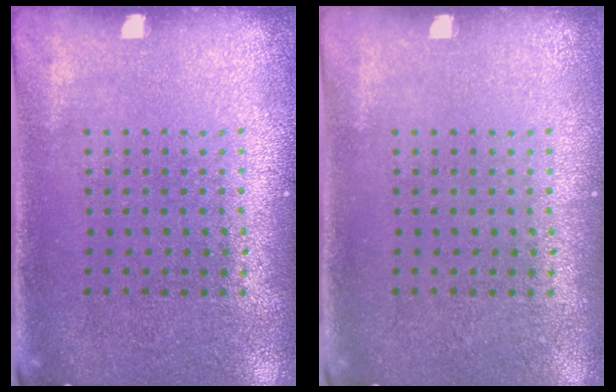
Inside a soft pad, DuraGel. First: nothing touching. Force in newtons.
{"total": 0.0}